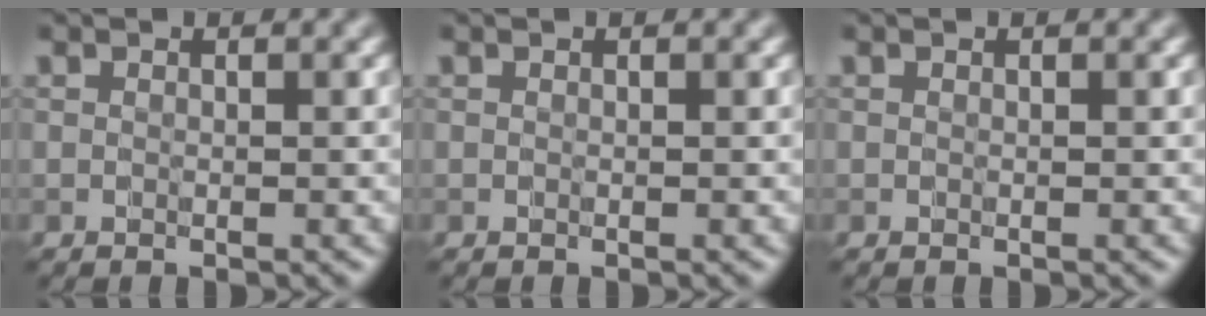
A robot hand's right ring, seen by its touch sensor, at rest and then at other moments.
{"total": 0.0}
{"total": 0.0}